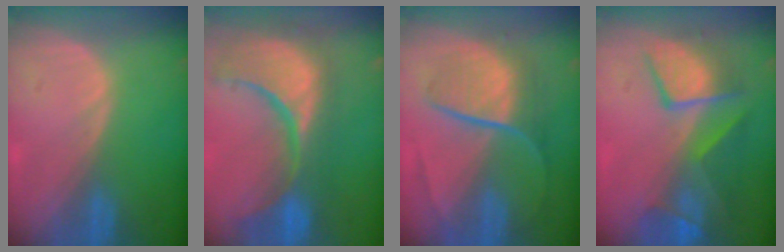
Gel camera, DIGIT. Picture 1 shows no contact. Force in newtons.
{"total": 15.1, "press": 12.0, "slide": 9.1}
{"total": 9.0, "press": 7.6, "slide": 4.8}
{"total": 9.6, "press": 8.7, "slide": 4.1}